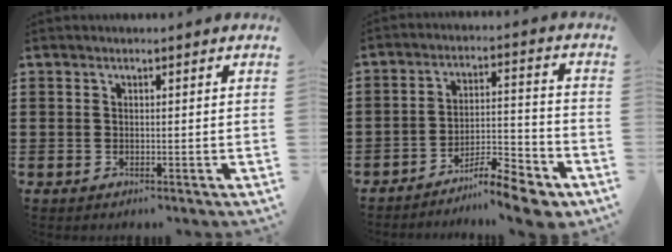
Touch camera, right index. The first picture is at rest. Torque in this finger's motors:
{"motor_torque": [1.69, -0.45, 0.19, 0.05]}